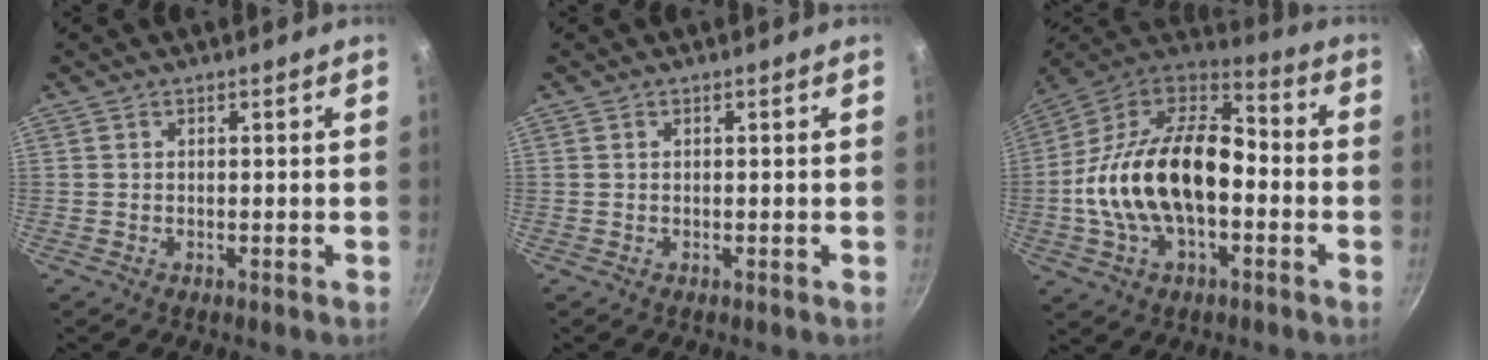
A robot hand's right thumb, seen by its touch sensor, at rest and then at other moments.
{"total": 0.0}
{"total": 24.4, "force": [-3.3, 14.3, 19.5], "torque": [-0.344, 0.051, -0.070]}